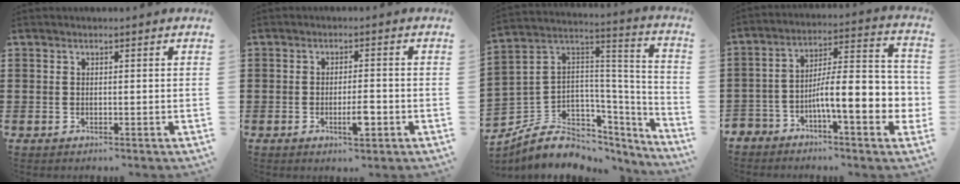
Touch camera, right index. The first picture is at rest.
{"total": 4.0, "force": [-1.6, 1.0, 3.6], "torque": [-0.065, -0.002, -0.029]}
{"total": 7.4, "force": [-4.3, 5.6, 2.0], "torque": [-0.066, -0.013, -0.075]}
{"total": 10.4, "force": [-3.8, 2.8, 9.2], "torque": [-0.156, -0.026, -0.076]}